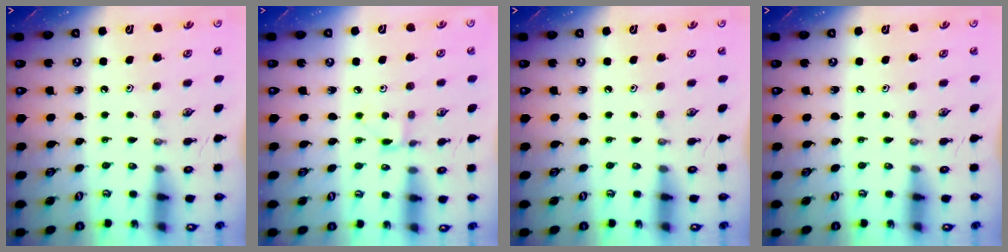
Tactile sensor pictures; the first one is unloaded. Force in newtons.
{"total": 2.6, "press": 2.5, "slide": 0.4}
{"total": 0.0}
{"total": 0.0}